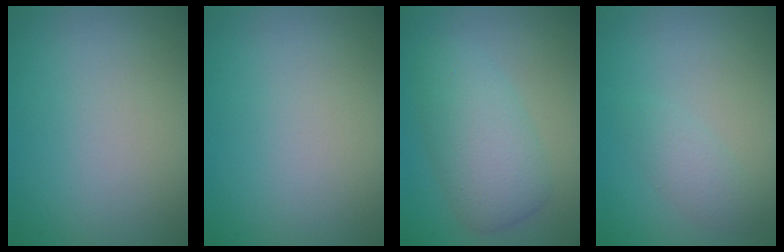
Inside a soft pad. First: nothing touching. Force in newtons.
{"total": 0.0}
{"total": 5.0, "press": 5.0, "slide": 0.3}
{"total": 1.5, "press": 1.5, "slide": 0.1}